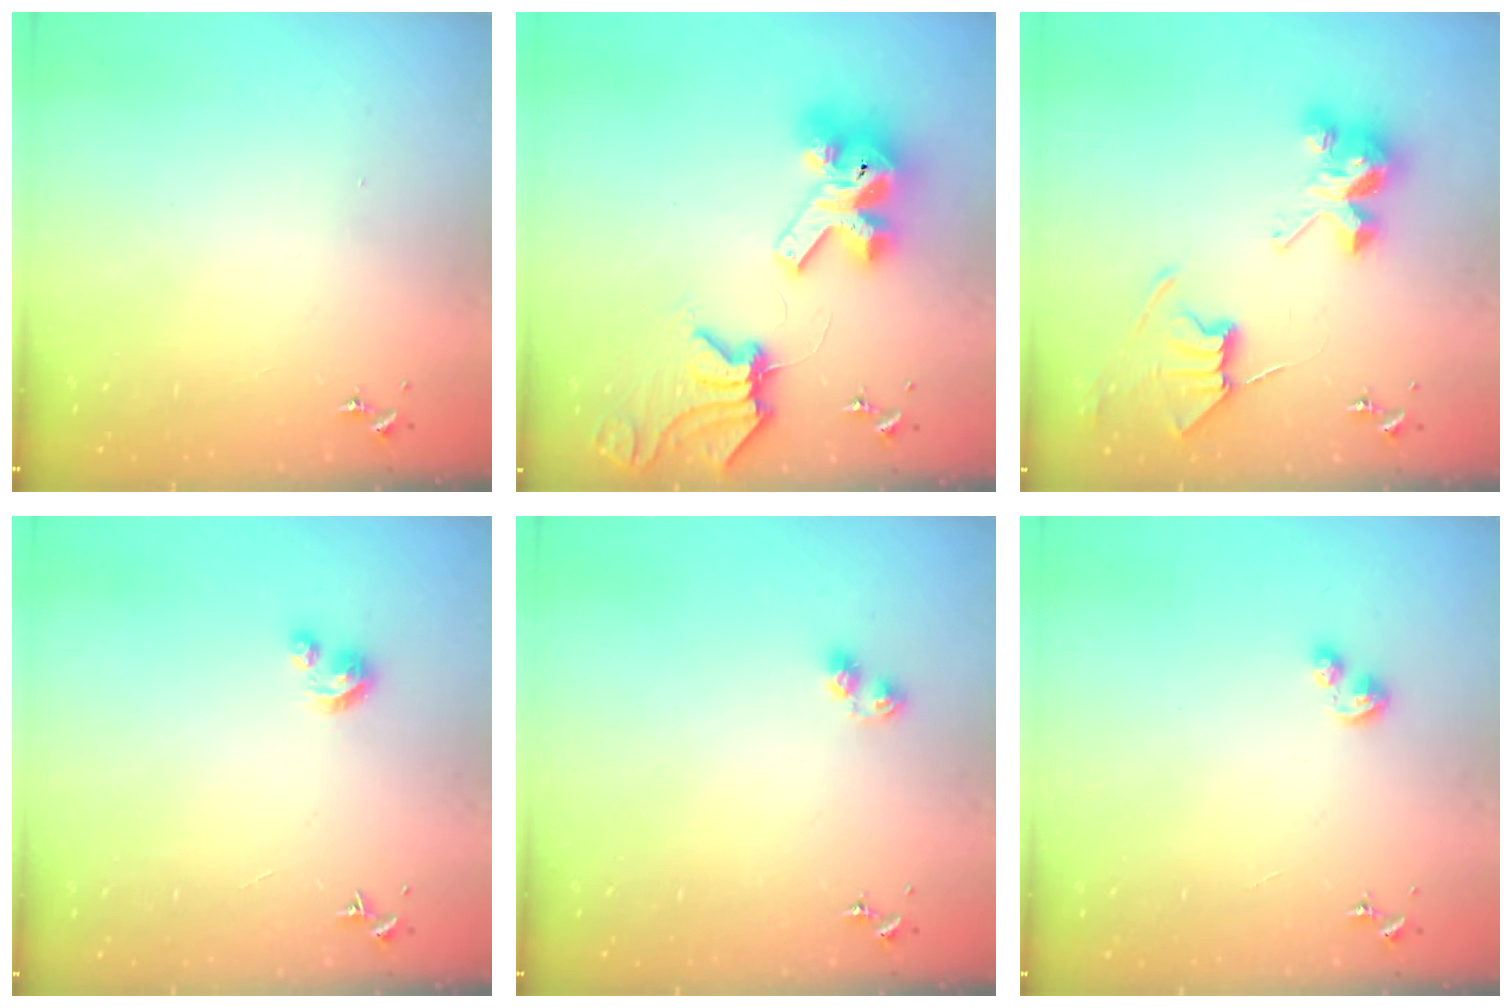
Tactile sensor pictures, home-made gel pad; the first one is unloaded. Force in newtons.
{"total": 16.8, "press": 16.7, "slide": 2.1}
{"total": 9.7, "press": 9.7, "slide": 0.6}
{"total": 4.4, "press": 4.4, "slide": 0.4}
{"total": 5.8, "press": 5.8, "slide": 0.2}
{"total": 2.7, "press": 2.7, "slide": 0.3}